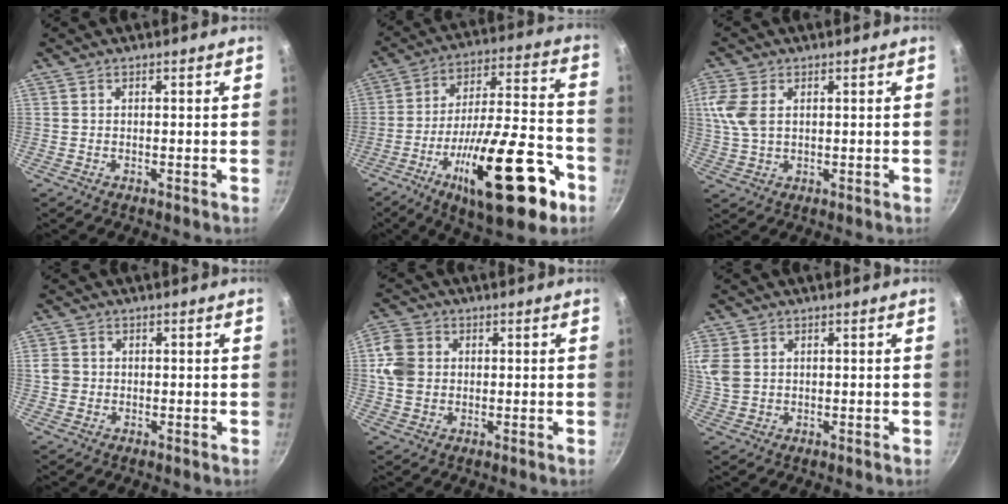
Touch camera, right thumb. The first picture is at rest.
{"total": 26.6, "force": [-12.0, 9.0, 22.0], "torque": [-0.306, 0.052, -0.184]}
{"total": 6.9, "force": [1.7, 4.3, 5.0], "torque": [-0.112, 0.005, 0.035]}
{"total": 2.5, "force": [-0.1, 2.4, 0.8], "torque": [-0.005, 0.005, -0.004]}
{"total": 6.9, "force": [0.6, 5.7, 3.7], "torque": [-0.059, 0.004, 0.002]}
{"total": 6.7, "force": [1.9, 5.2, 3.7], "torque": [-0.079, 0.002, 0.043]}